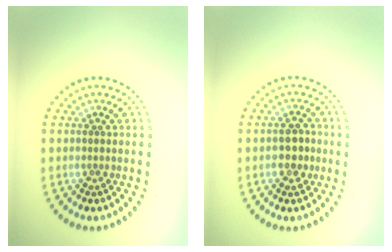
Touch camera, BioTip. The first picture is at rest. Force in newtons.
{"total": 2.5, "press": 2.4, "slide": 0.4}